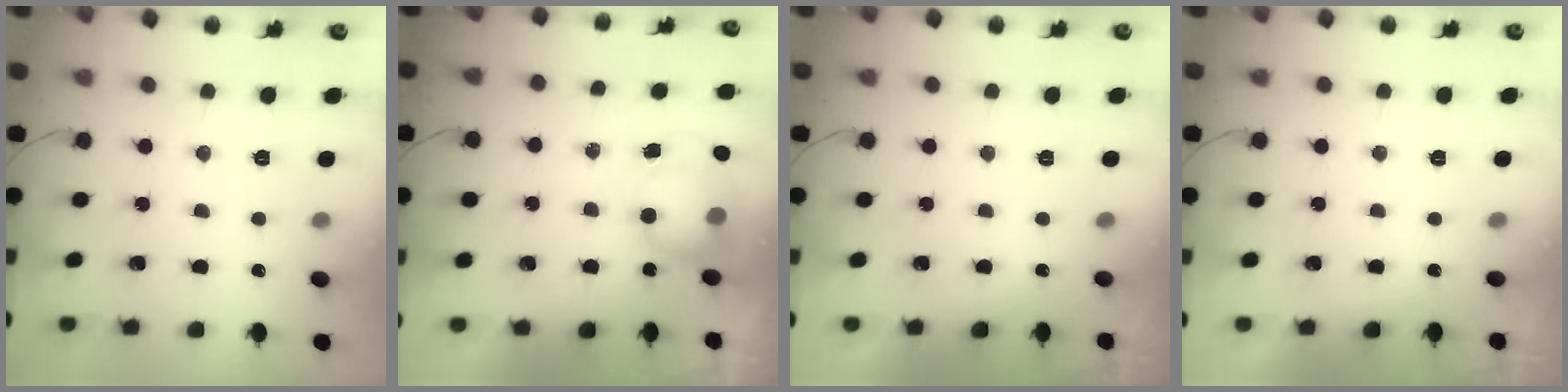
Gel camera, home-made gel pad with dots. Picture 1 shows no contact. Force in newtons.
{"total": 11.5, "press": 9.0, "slide": 7.2}
{"total": 0.0}
{"total": 0.0}